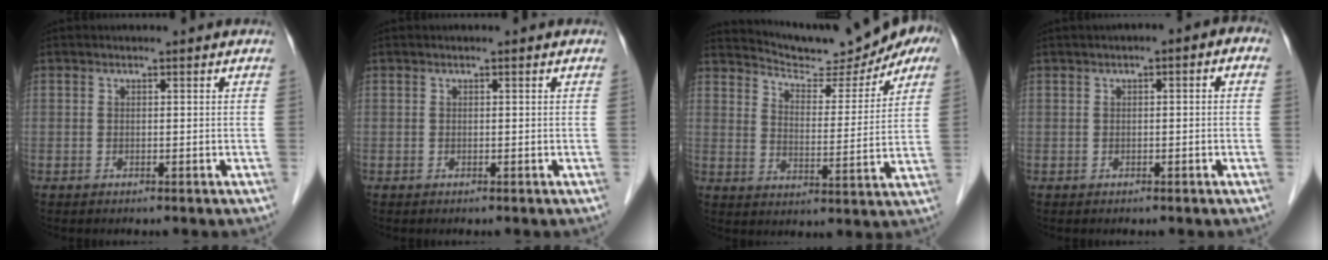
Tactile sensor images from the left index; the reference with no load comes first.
{"total": 0.0}
{"total": 15.1, "force": [13.8, 3.1, 5.4], "torque": [-0.077, -0.004, 0.186]}
{"total": 2.7, "force": [0.4, 0.9, 2.6], "torque": [-0.027, 0.021, 0.000]}